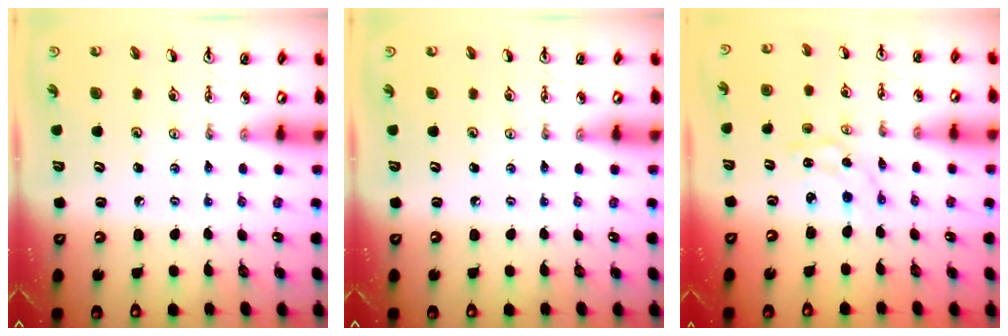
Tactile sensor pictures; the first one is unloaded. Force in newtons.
{"total": 0.0}
{"total": 2.0, "press": 2.0, "slide": 0.2}